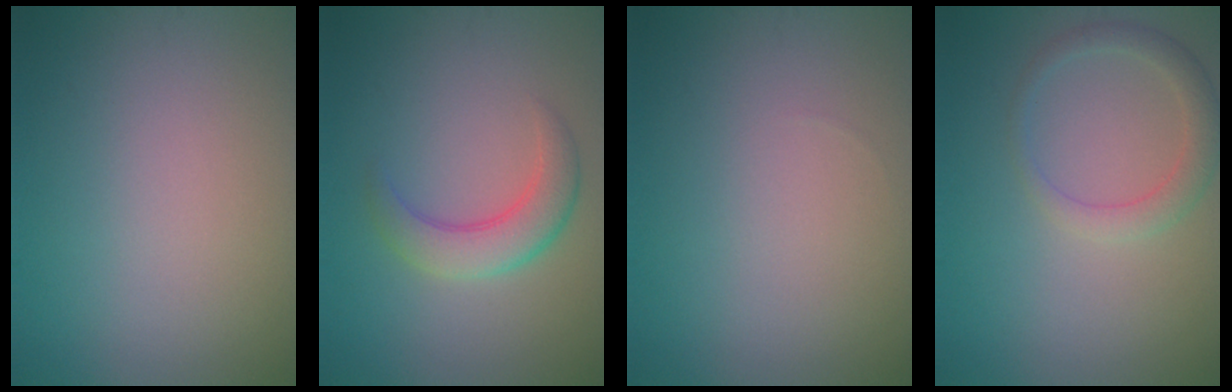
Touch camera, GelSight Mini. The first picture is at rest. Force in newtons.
{"total": 3.8, "press": 3.8, "slide": 0.4}
{"total": 0.0}
{"total": 2.4, "press": 2.4, "slide": 0.1}